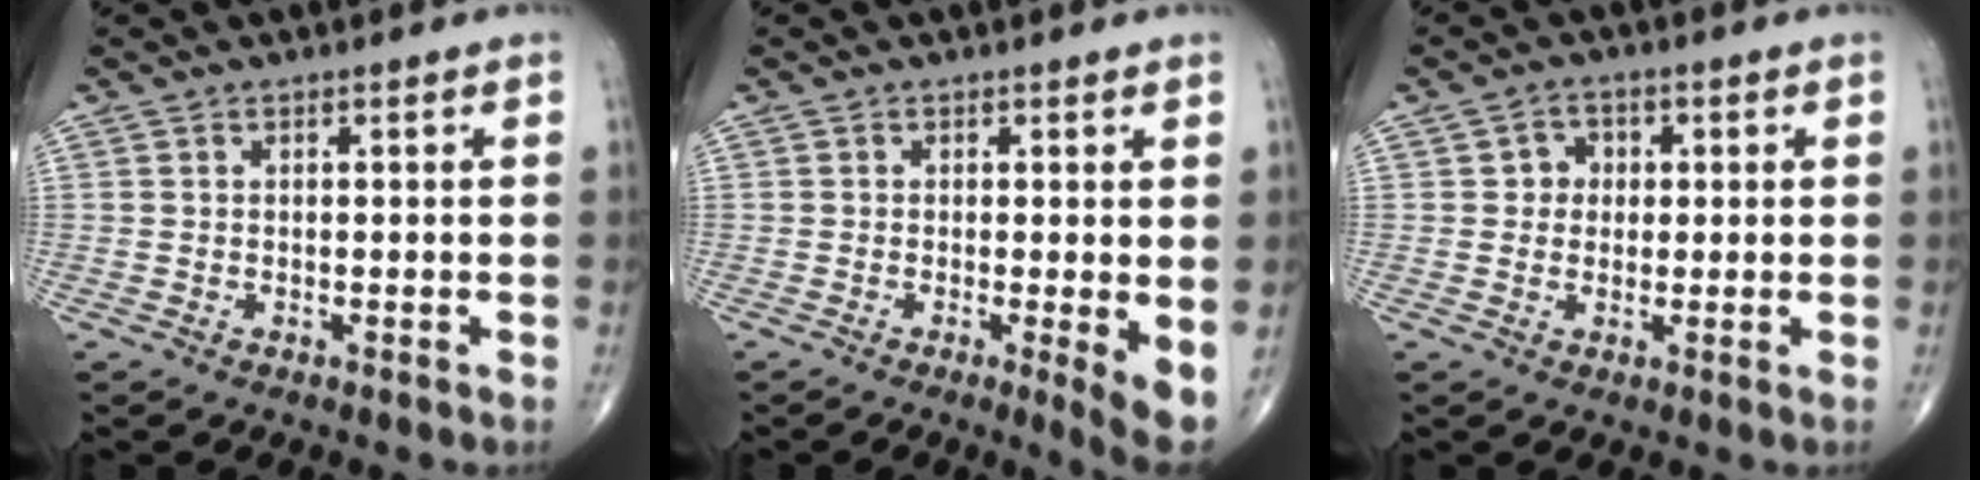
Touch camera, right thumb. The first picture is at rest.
{"total": 4.5, "force": [-0.4, 0.9, 4.4], "torque": [-0.066, -0.014, -0.013]}
{"total": 3.8, "force": [0.5, 3.4, 1.5], "torque": [0.005, 0.006, 0.001]}